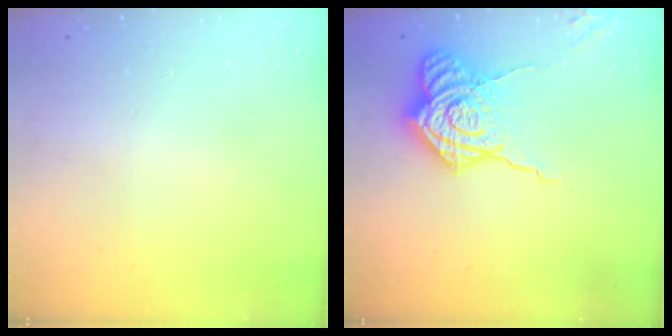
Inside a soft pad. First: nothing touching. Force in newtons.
{"total": 18.2, "press": 18.2, "slide": 1.5}